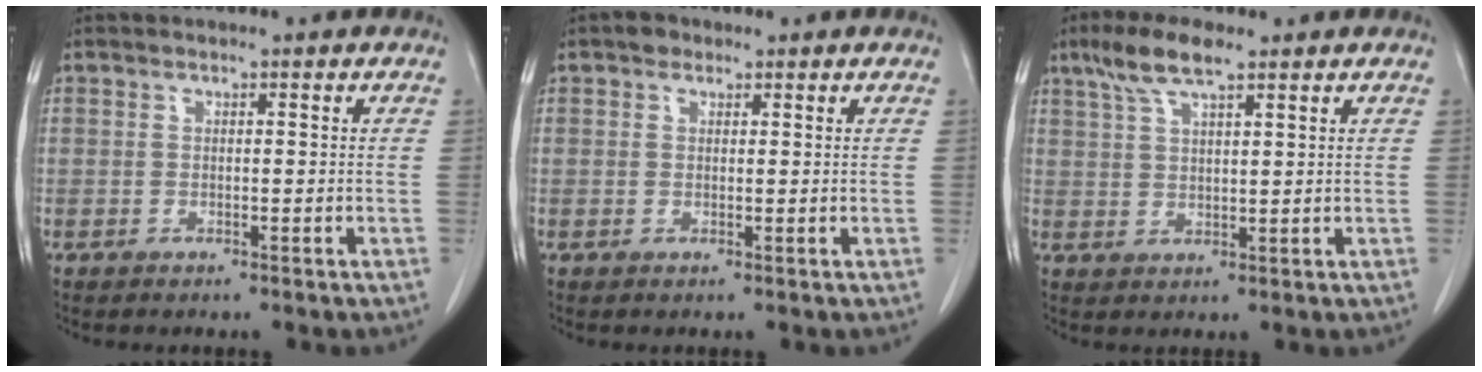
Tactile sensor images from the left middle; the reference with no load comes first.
{"total": 1.4, "force": [0.9, 1.0, 0.4], "torque": [-0.007, 0.004, 0.011]}
{"total": 6.3, "force": [4.3, 1.2, 4.4], "torque": [-0.100, 0.014, 0.084]}